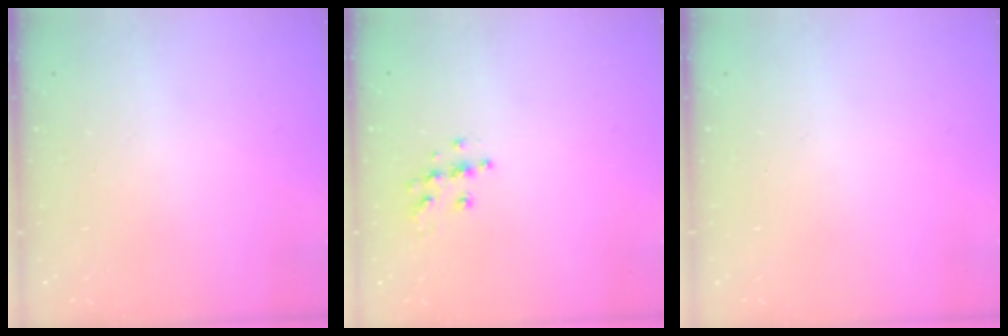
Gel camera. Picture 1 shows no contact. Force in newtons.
{"total": 6.4, "press": 6.4, "slide": 0.2}
{"total": 0.0}